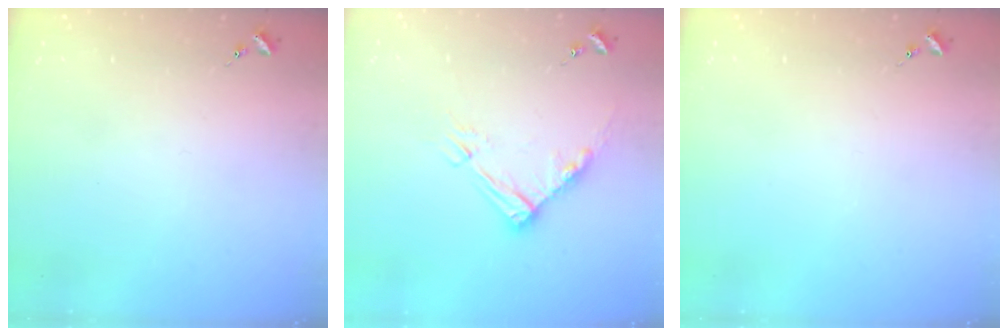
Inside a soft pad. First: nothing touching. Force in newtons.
{"total": 10.5, "press": 10.4, "slide": 1.2}
{"total": 0.0}